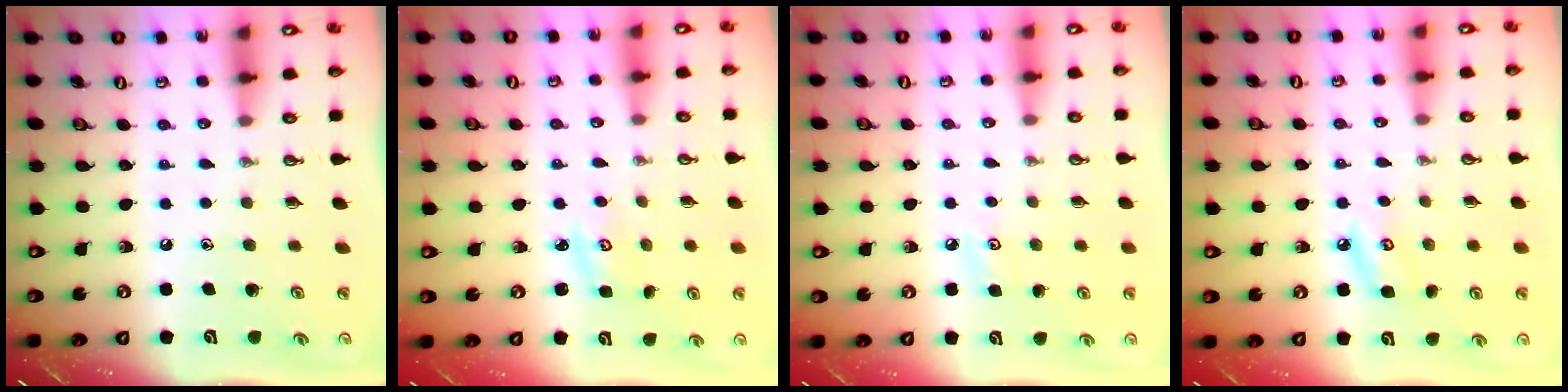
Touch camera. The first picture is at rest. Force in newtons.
{"total": 2.9, "press": 2.8, "slide": 0.4}
{"total": 3.9, "press": 3.8, "slide": 0.6}
{"total": 7.6, "press": 7.6, "slide": 1.0}